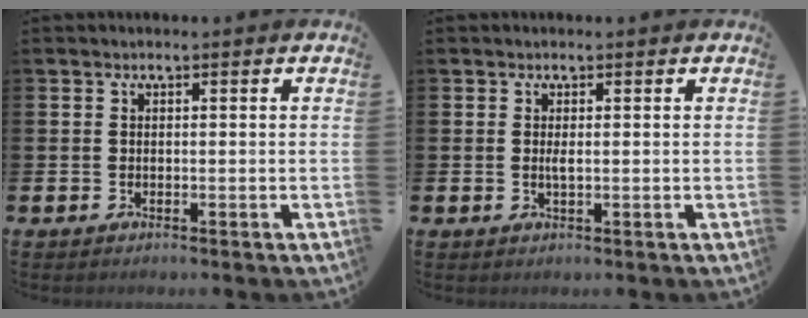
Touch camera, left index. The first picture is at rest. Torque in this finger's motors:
{"motor_torque": [0.30, 0.04, 0.04, 0.07]}